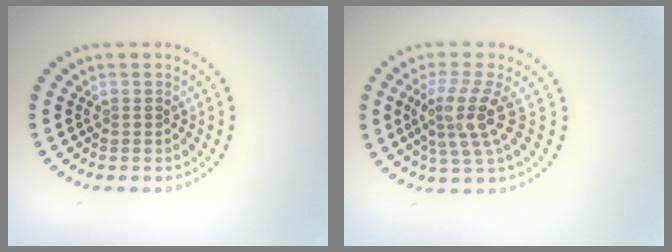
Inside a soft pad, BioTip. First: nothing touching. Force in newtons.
{"total": 4.0, "press": 2.9, "slide": 2.8}